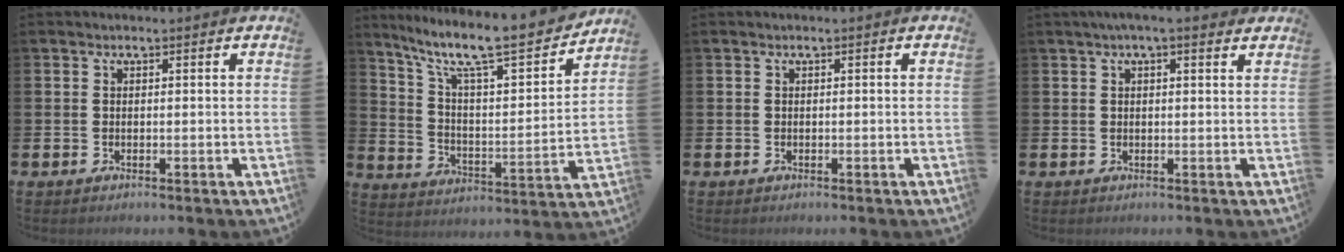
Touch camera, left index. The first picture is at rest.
{"total": 11.2, "force": [9.6, 1.7, 5.5], "torque": [-0.130, -0.070, 0.157]}
{"total": 0.0}
{"total": 2.3, "force": [1.8, 0.3, 1.3], "torque": [-0.017, -0.002, 0.029]}